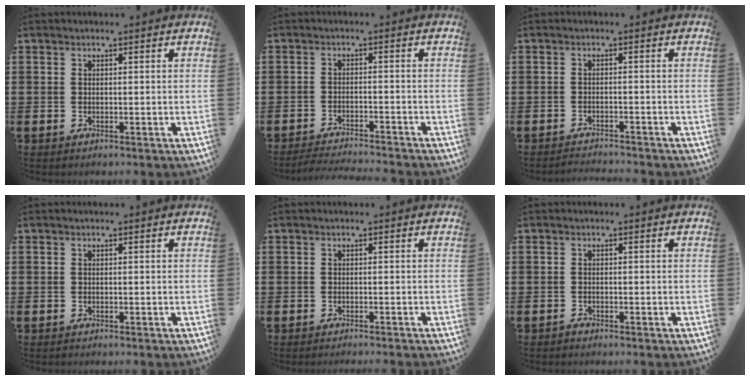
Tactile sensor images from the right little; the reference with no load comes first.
{"total": 2.5, "force": [-2.4, -0.1, 0.3], "torque": [-0.006, 0.003, -0.051]}
{"total": 1.4, "force": [-1.4, -0.1, -0.1], "torque": [-0.002, 0.004, -0.029]}
{"total": 0.0}
{"total": 0.6, "force": [-0.6, -0.2, 0.0], "torque": [0.000, -0.001, -0.013]}
{"total": 0.6, "force": [-0.6, 0.1, 0.0], "torque": [-0.001, -0.001, -0.012]}